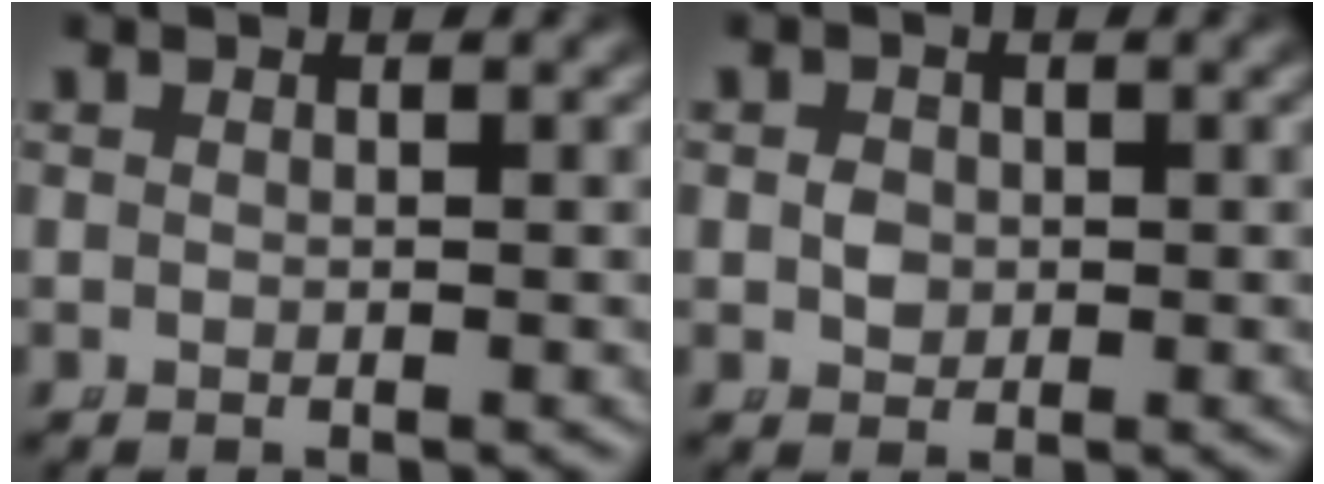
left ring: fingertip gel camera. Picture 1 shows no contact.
{"total": 1.0, "force": [-0.2, 0.8, 0.5], "torque": [-0.009, -0.006, 0.004]}